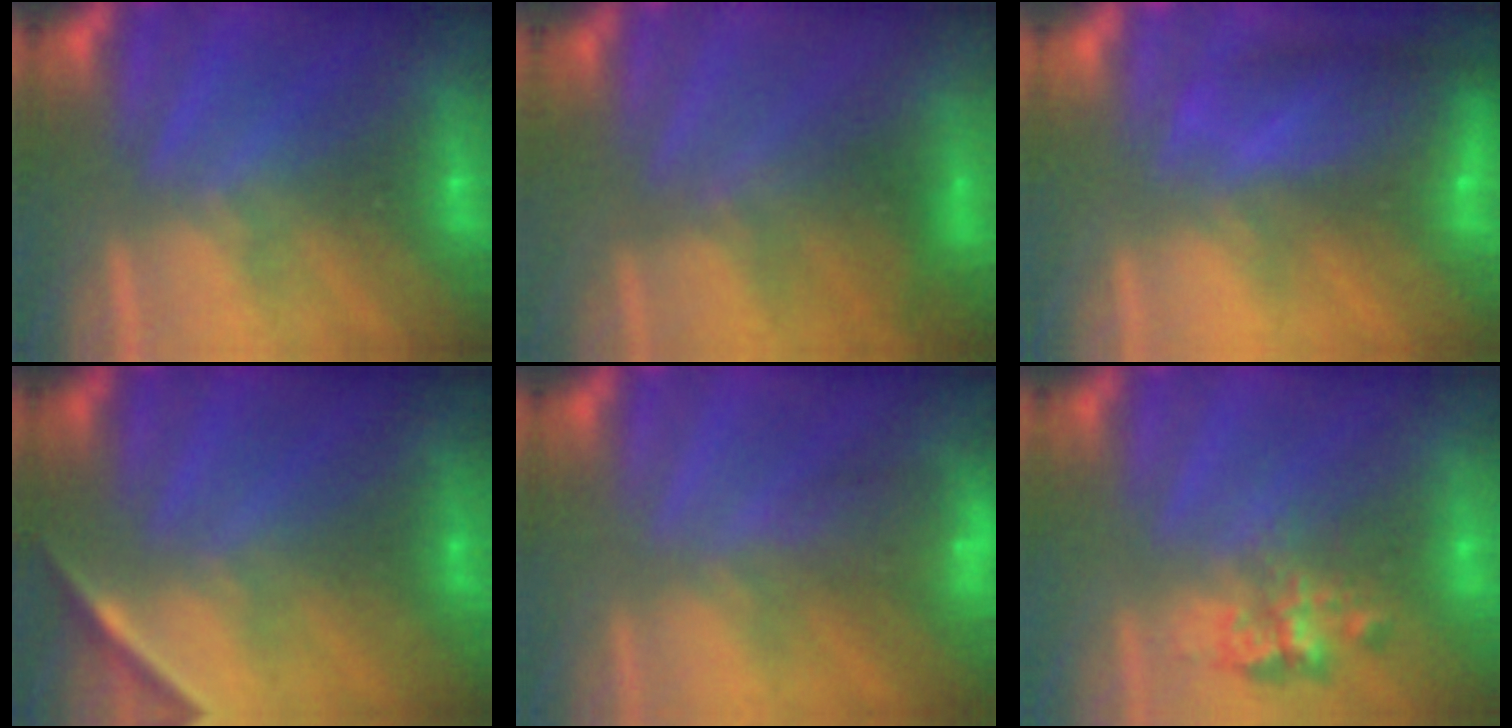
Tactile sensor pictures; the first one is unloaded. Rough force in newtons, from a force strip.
{"total": 4.6}
{"total": 7.8}
{"total": 1.7}
{"total": 5.8}
{"total": 2.4}